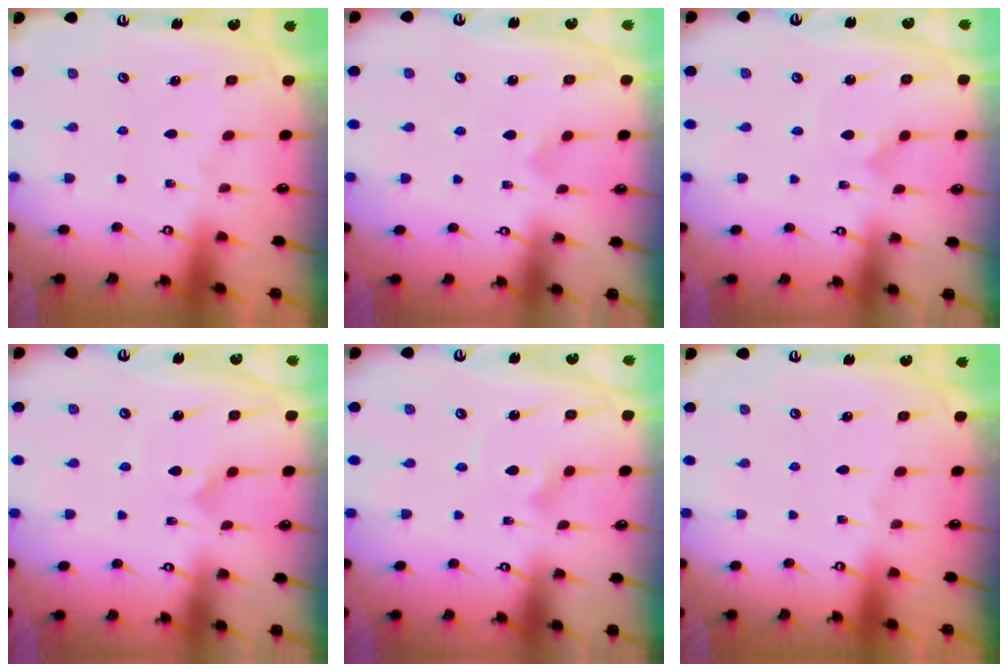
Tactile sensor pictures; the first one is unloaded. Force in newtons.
{"total": 4.1, "press": 4.1, "slide": 0.3}
{"total": 1.9, "press": 1.9, "slide": 0.2}
{"total": 3.1, "press": 3.1, "slide": 0.2}
{"total": 3.0, "press": 3.0, "slide": 0.2}
{"total": 0.0}